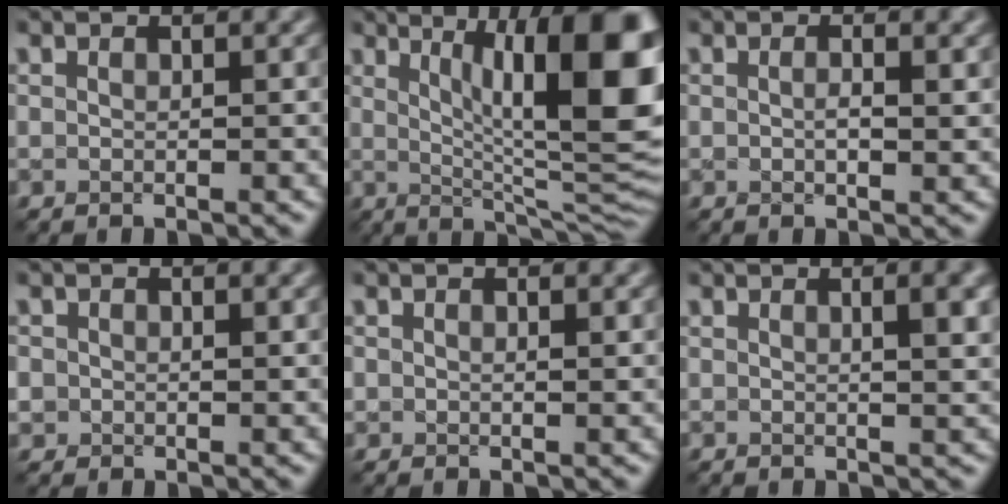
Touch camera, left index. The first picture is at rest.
{"total": 15.0, "force": [4.0, 4.1, 13.9], "torque": [-0.158, 0.000, 0.067]}
{"total": 1.5, "force": [0.1, 0.4, 1.4], "torque": [-0.027, -0.003, 0.001]}
{"total": 1.6, "force": [0.2, 1.5, 0.5], "torque": [-0.009, -0.004, 0.007]}
{"total": 0.7, "force": [0.4, 0.4, 0.4], "torque": [-0.006, -0.002, 0.007]}
{"total": 3.7, "force": [1.0, 1.2, 3.4], "torque": [-0.031, 0.007, 0.011]}